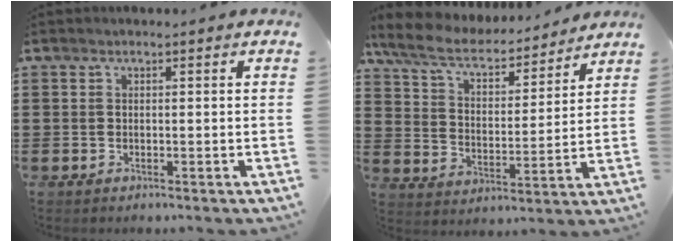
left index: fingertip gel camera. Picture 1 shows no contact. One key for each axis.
{"total": 7.8, "fx": 6.4, "fy": 2.1, "fz": 3.8, "tx": -0.101, "ty": -0.033, "tz": 0.110}